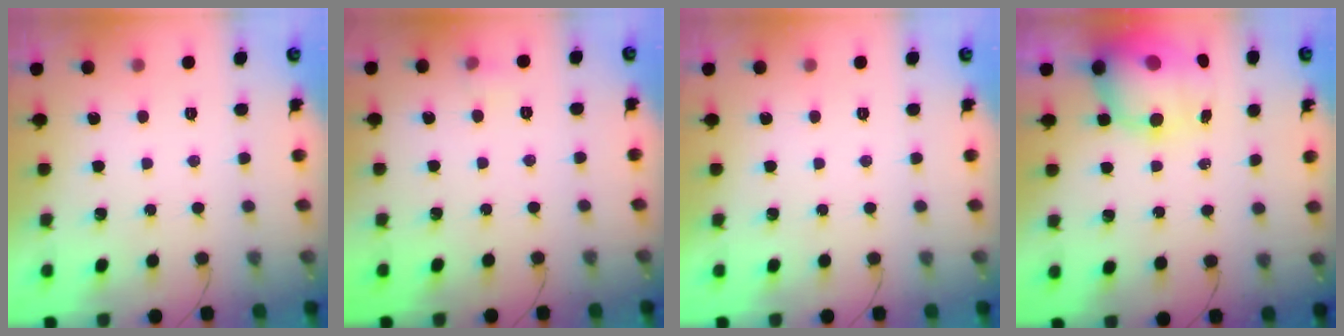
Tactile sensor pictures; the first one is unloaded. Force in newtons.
{"total": 3.5, "press": 3.2, "slide": 1.4}
{"total": 0.0}
{"total": 11.7, "press": 11.3, "slide": 3.1}